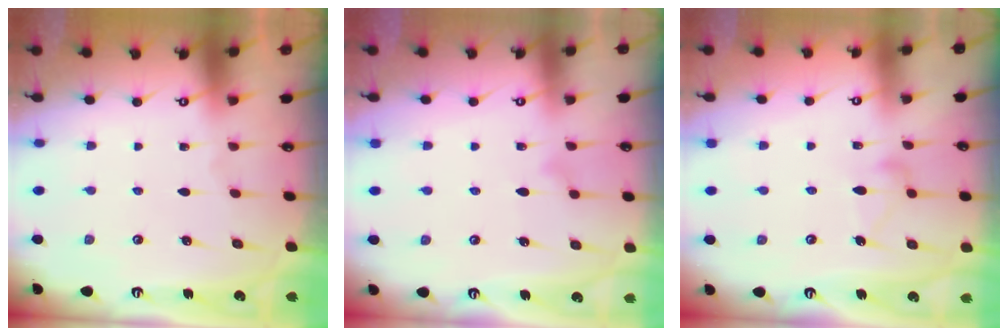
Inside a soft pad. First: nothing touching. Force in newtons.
{"total": 6.4, "press": 6.4, "slide": 0.4}
{"total": 9.3, "press": 9.3, "slide": 0.8}